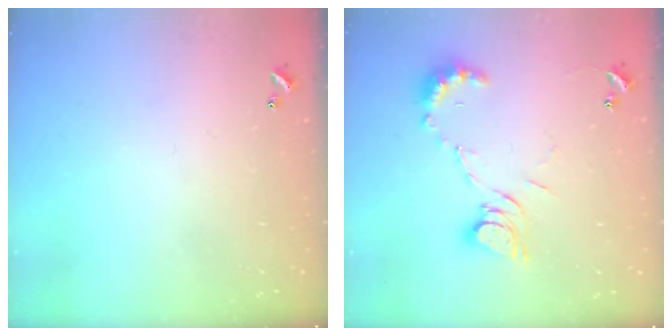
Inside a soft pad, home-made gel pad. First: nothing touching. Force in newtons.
{"total": 9.5, "press": 9.4, "slide": 0.9}